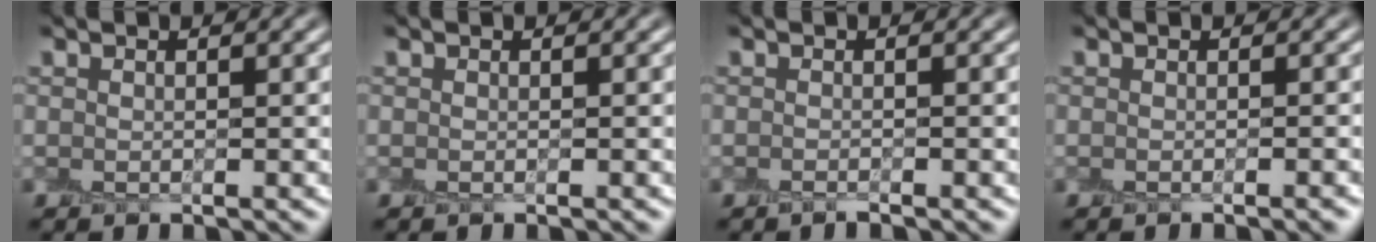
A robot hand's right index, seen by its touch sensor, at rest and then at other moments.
{"total": 0.0}
{"total": 0.6, "force": [-0.5, 0.0, 0.3], "torque": [-0.005, -0.001, -0.010]}
{"total": 1.4, "force": [-0.7, 0.3, 1.2], "torque": [-0.008, -0.002, -0.011]}